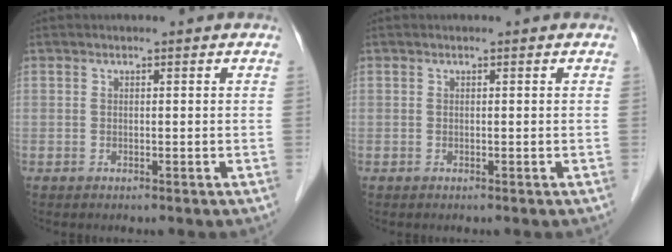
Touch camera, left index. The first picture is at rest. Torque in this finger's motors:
{"motor_torque": [0.02, 0.00, 0.01, 0.00]}